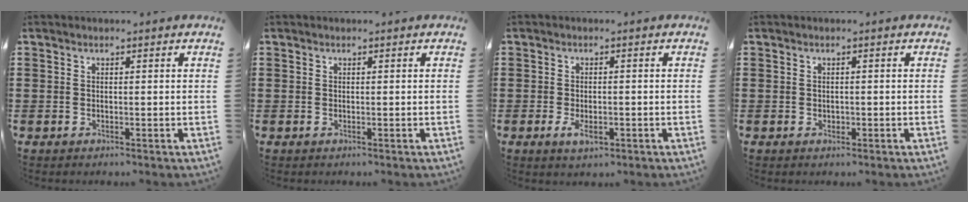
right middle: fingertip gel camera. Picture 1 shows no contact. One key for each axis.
{"total": 0.0}
{"total": 3.0, "fx": -1.1, "fy": 1.1, "fz": 2.6, "tx": -0.059, "ty": -0.005, "tz": -0.023}
{"total": 0.5, "fx": 0.0, "fy": 0.5, "fz": 0.1, "tx": -0.006, "ty": 0.003, "tz": 0.000}